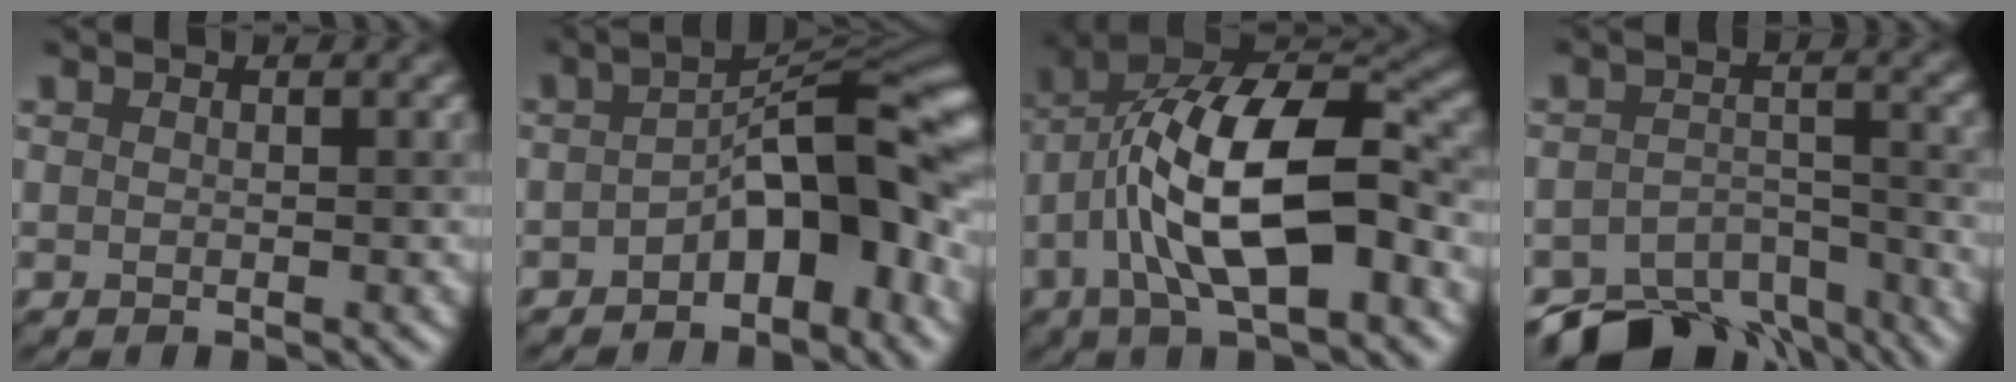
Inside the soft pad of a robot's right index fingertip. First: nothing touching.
{"total": 7.9, "force": [-2.5, 3.4, 6.8], "torque": [-0.083, 0.023, -0.049]}
{"total": 12.4, "force": [-2.3, 5.3, 11.0], "torque": [-0.202, 0.015, -0.046]}
{"total": 9.8, "force": [-8.0, 4.5, 3.5], "torque": [-0.047, -0.016, -0.114]}